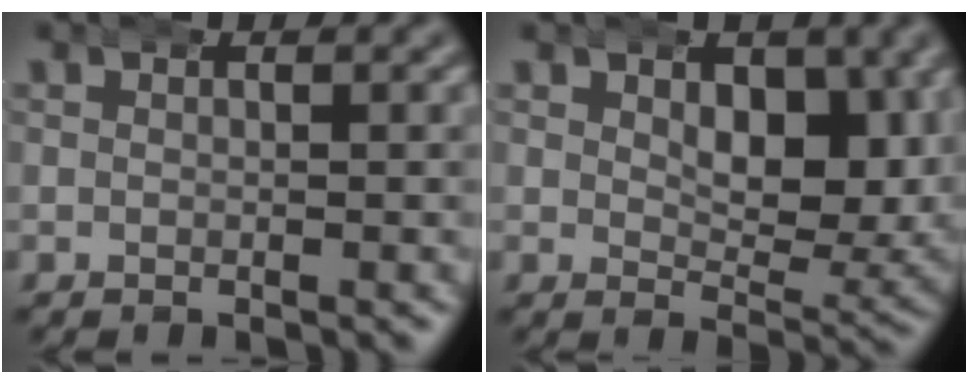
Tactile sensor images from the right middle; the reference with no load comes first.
{"total": 5.7, "force": [2.1, 3.1, 4.3], "torque": [-0.067, -0.022, 0.037]}